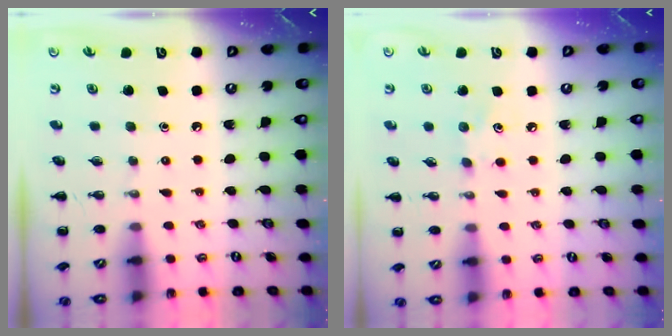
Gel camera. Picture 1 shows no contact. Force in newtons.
{"total": 4.3, "press": 4.1, "slide": 1.2}